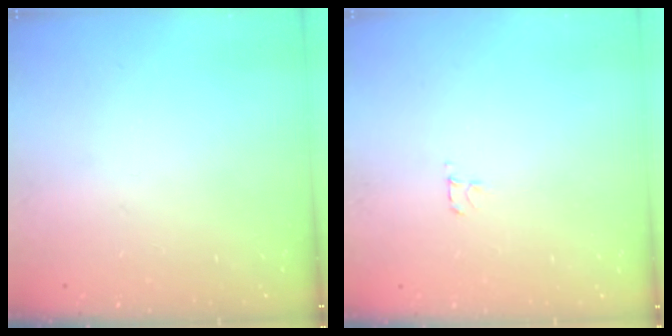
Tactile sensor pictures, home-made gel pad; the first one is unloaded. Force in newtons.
{"total": 2.7, "press": 2.7, "slide": 0.3}